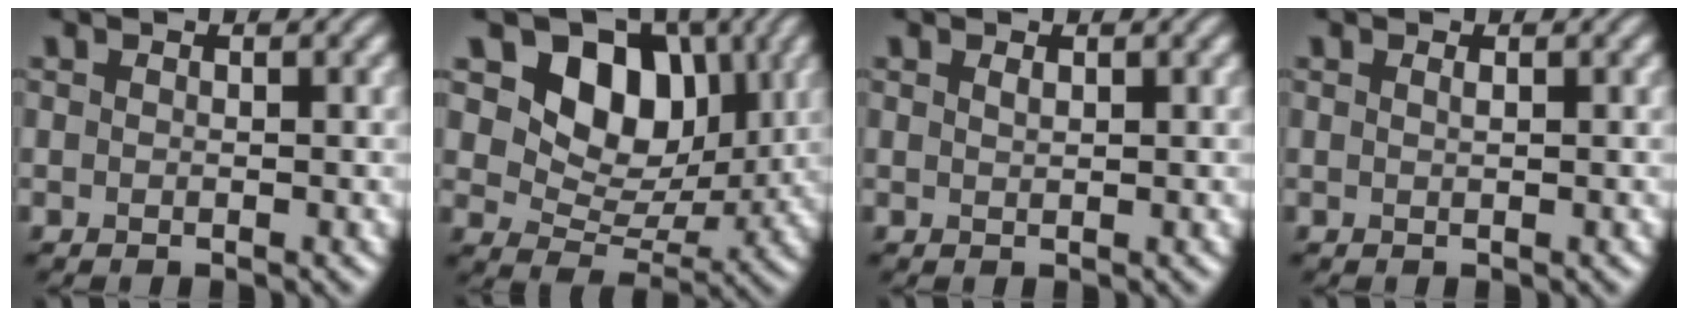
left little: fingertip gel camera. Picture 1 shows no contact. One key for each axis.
{"total": 8.6, "fx": 3.0, "fy": 6.3, "fz": 5.0, "tx": -0.077, "ty": -0.012, "tz": 0.040}
{"total": 0.6, "fx": 0.4, "fy": 0.2, "fz": 0.4, "tx": -0.009, "ty": 0.000, "tz": 0.009}
{"total": 0.5, "fx": 0.3, "fy": 0.1, "fz": 0.4, "tx": -0.006, "ty": 0.002, "tz": 0.004}